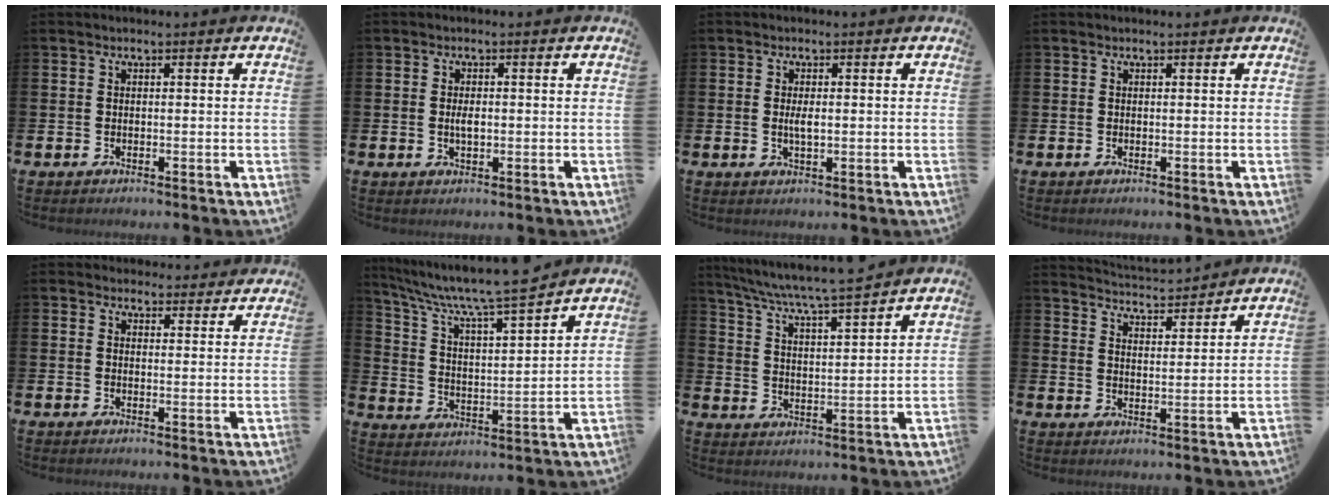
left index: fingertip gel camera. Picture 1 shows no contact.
{"total": 1.9, "force": [0.0, 0.9, 1.7], "torque": [-0.027, 0.001, -0.002]}
{"total": 1.9, "force": [0.1, 0.7, 1.8], "torque": [-0.028, 0.000, -0.002]}
{"total": 0.0}
{"total": 3.0, "force": [2.8, 1.0, -0.2], "torque": [0.010, -0.013, 0.050]}
{"total": 9.3, "force": [8.4, 0.4, 3.9], "torque": [-0.103, -0.060, 0.140]}
{"total": 6.3, "force": [6.0, -0.2, 1.8], "torque": [-0.062, -0.045, 0.102]}
{"total": 4.3, "force": [4.3, 0.2, -0.1], "torque": [-0.017, -0.032, 0.077]}